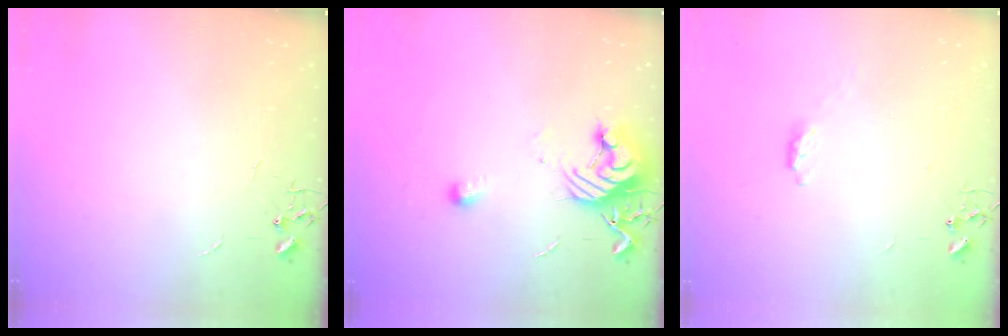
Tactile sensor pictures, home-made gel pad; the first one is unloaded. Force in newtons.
{"total": 11.6, "press": 11.6, "slide": 0.7}
{"total": 3.3, "press": 3.3, "slide": 0.4}